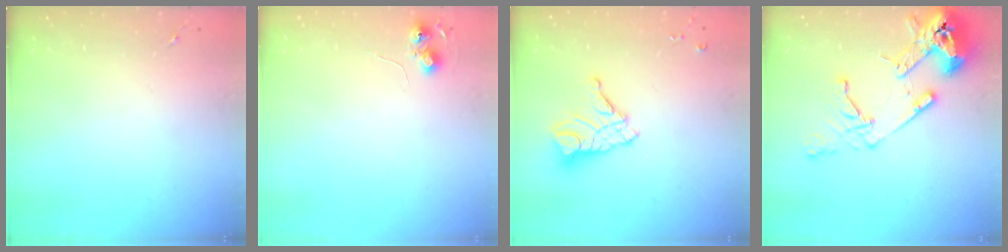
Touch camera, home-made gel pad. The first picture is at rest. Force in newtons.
{"total": 5.6, "press": 5.6, "slide": 0.8}
{"total": 13.4, "press": 13.3, "slide": 1.2}
{"total": 18.8, "press": 18.6, "slide": 2.5}